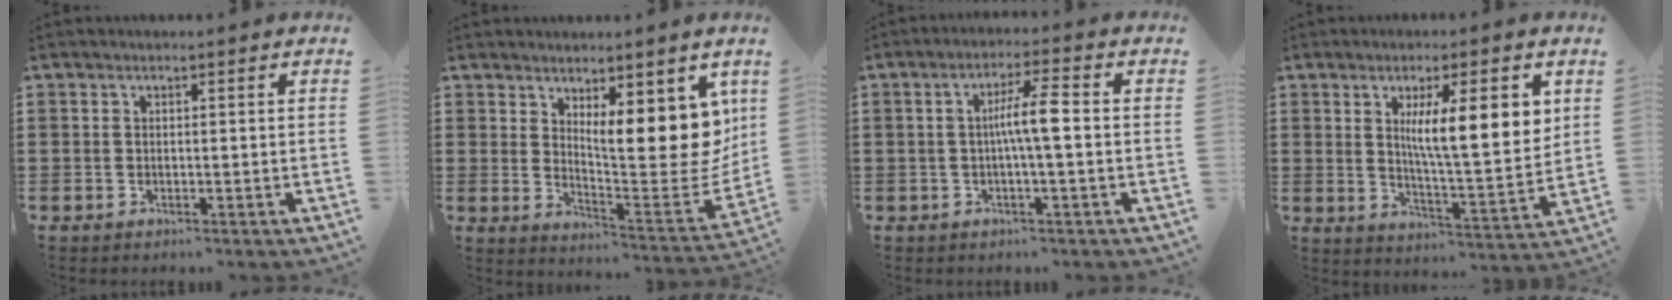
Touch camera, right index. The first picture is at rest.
{"total": 10.6, "force": [5.6, 4.3, 7.9], "torque": [-0.100, -0.048, 0.097]}
{"total": 5.3, "force": [-0.3, 0.5, 5.3], "torque": [-0.096, 0.005, -0.011]}
{"total": 11.1, "force": [3.7, 2.6, 10.1], "torque": [-0.166, -0.008, 0.055]}